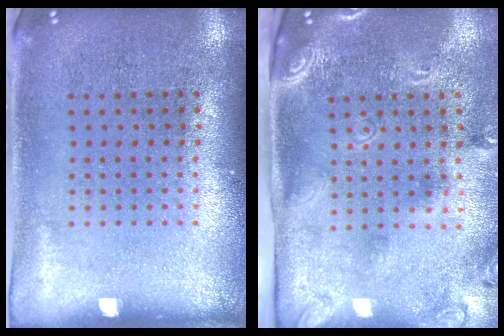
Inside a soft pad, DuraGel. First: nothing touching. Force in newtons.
{"total": 2.5, "press": 1.7, "slide": 1.8}